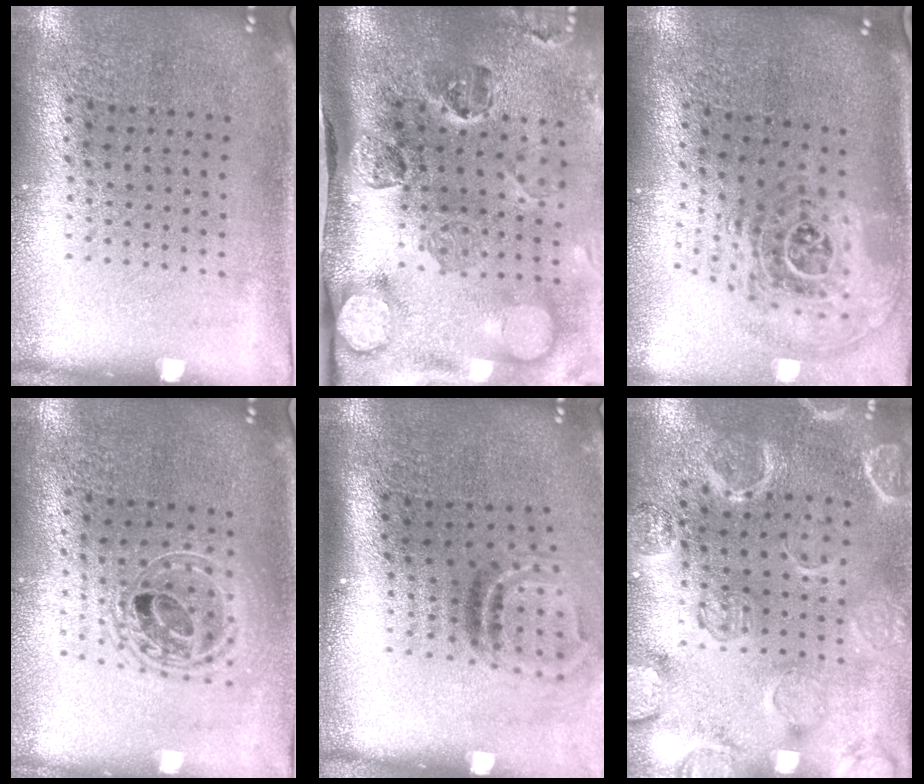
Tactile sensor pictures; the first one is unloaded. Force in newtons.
{"total": 4.9, "press": 3.5, "slide": 3.5}
{"total": 1.9, "press": 1.5, "slide": 1.2}
{"total": 1.6, "press": 1.4, "slide": 0.9}
{"total": 2.0, "press": 1.2, "slide": 1.6}
{"total": 2.5, "press": 2.5, "slide": 0.1}